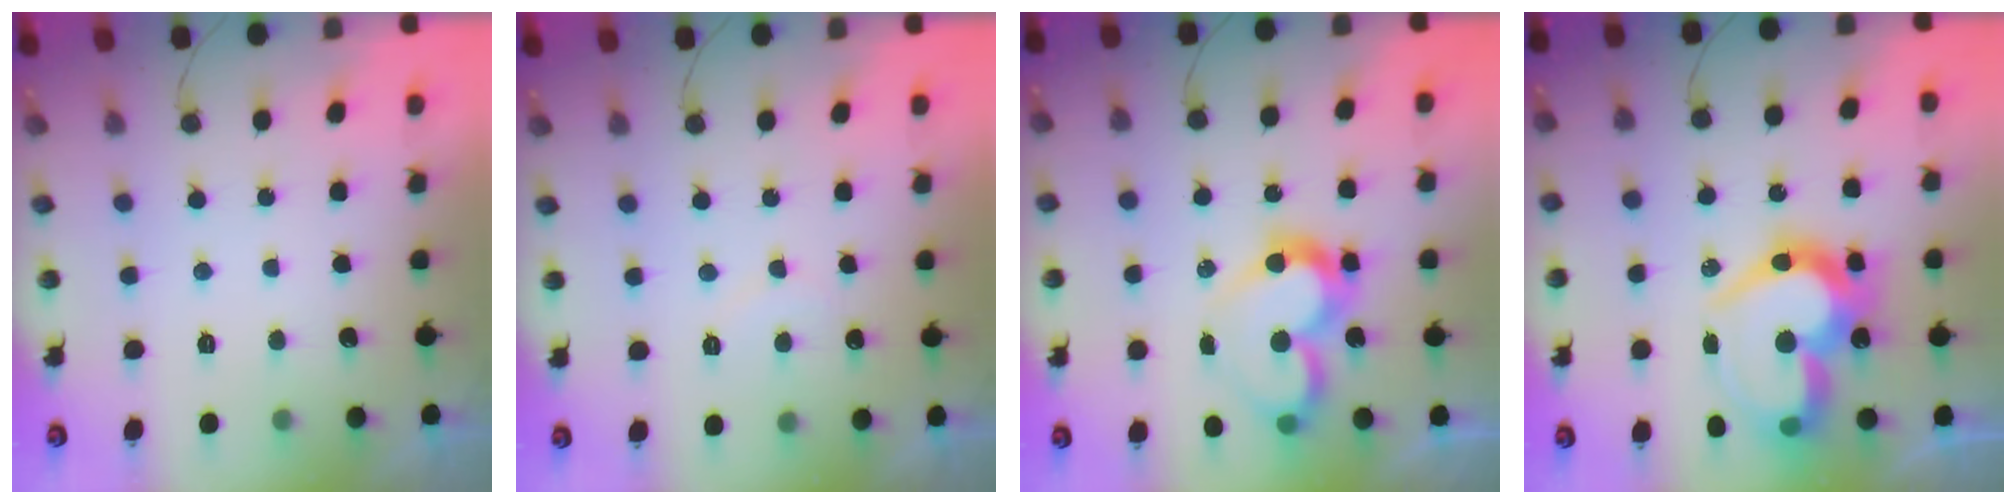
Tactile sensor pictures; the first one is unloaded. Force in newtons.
{"total": 4.8, "press": 4.8, "slide": 0.4}
{"total": 13.7, "press": 13.5, "slide": 2.7}
{"total": 23.6, "press": 23.5, "slide": 2.1}